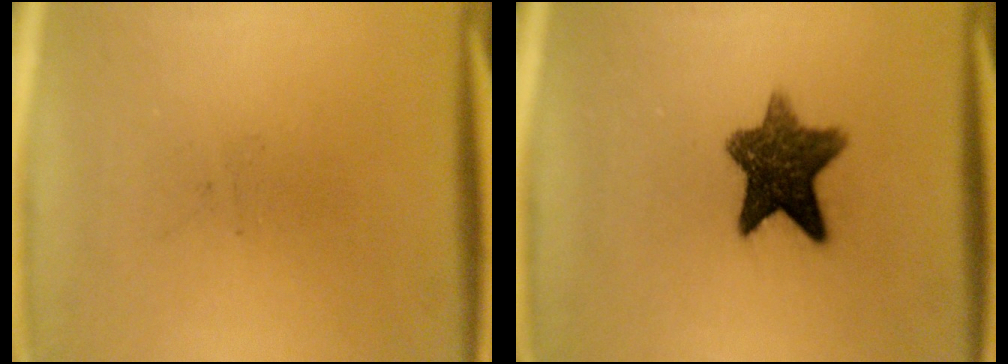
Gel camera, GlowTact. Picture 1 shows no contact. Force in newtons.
{"total": 9.9}